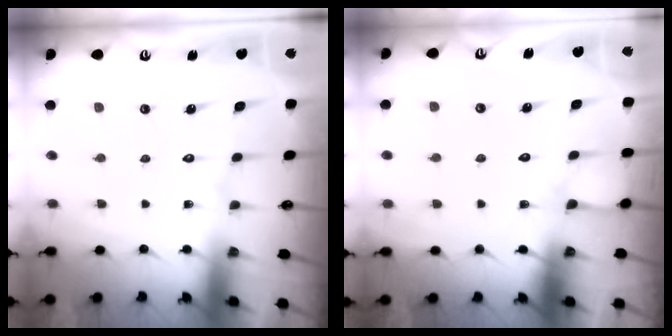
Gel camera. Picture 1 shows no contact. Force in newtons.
{"total": 5.2, "press": 5.2, "slide": 0.6}